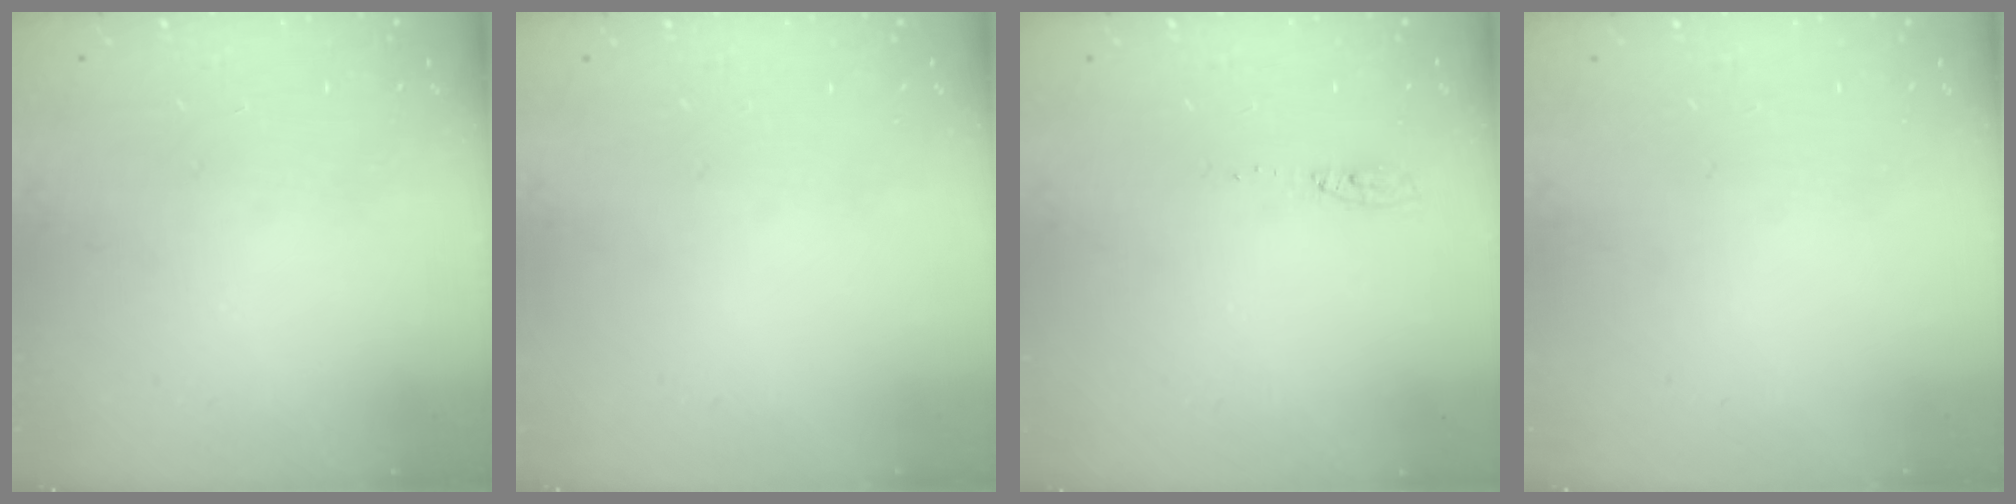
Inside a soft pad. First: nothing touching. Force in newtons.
{"total": 0.0}
{"total": 4.6, "press": 4.4, "slide": 1.3}
{"total": 0.0}